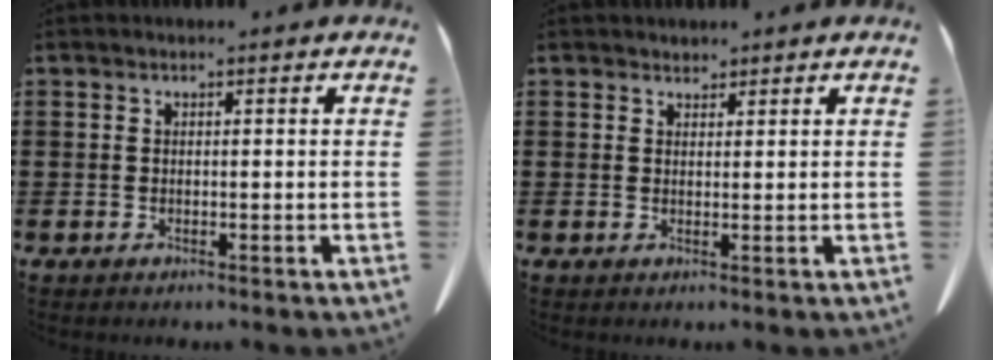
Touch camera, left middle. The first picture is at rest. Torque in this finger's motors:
{"motor_torque": [-0.19, 0.22, -0.01, 0.00]}